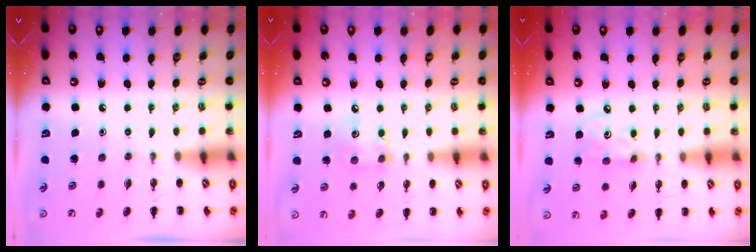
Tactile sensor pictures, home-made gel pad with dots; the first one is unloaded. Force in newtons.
{"total": 5.8, "press": 5.7, "slide": 1.0}
{"total": 3.7, "press": 3.7, "slide": 0.7}